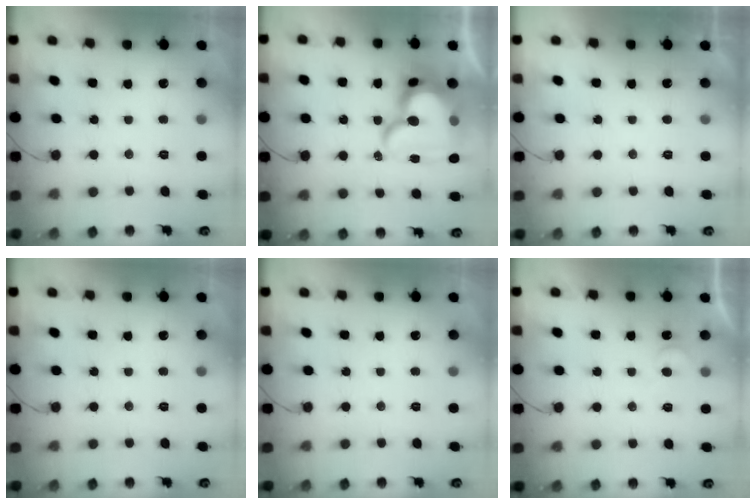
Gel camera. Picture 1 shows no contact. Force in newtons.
{"total": 23.0, "press": 22.8, "slide": 2.3}
{"total": 1.0, "press": 1.0, "slide": 0.2}
{"total": 0.0}
{"total": 0.0}
{"total": 4.6, "press": 4.5, "slide": 0.5}